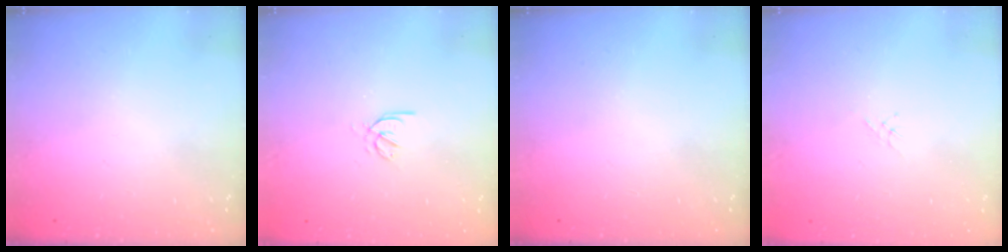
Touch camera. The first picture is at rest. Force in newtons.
{"total": 2.4, "press": 2.4, "slide": 0.5}
{"total": 0.0}
{"total": 1.3, "press": 1.2, "slide": 0.3}